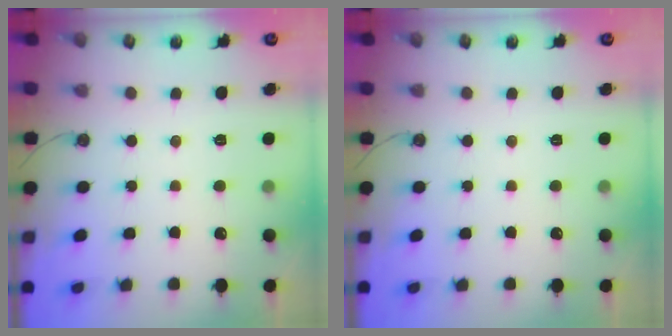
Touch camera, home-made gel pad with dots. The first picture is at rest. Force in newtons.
{"total": 0.0}